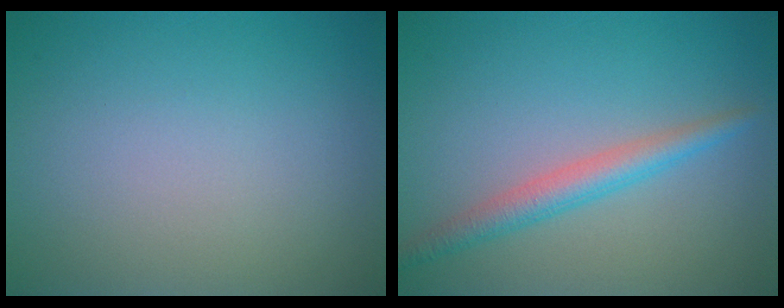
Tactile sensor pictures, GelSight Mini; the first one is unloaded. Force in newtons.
{"total": 2.8, "press": 2.8, "slide": 0.1}